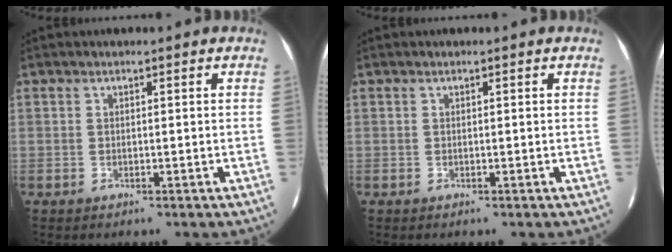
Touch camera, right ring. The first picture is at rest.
{"total": 0.0}